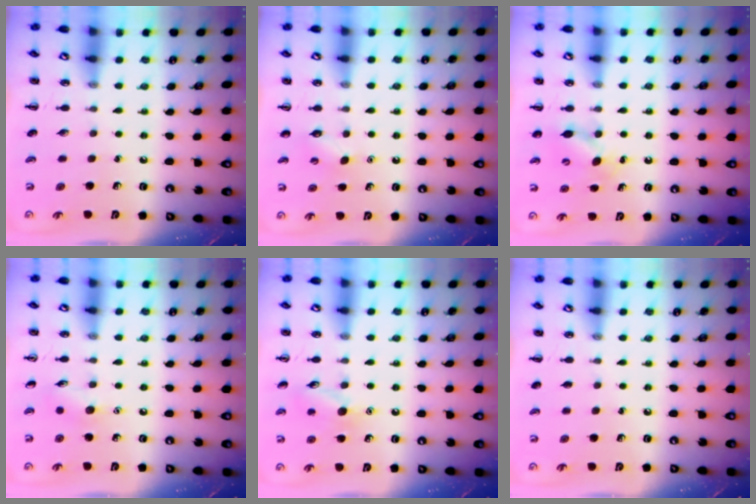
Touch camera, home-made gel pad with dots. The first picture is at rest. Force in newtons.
{"total": 2.8, "press": 2.7, "slide": 0.8}
{"total": 6.6, "press": 6.5, "slide": 1.5}
{"total": 6.2, "press": 6.0, "slide": 1.7}
{"total": 8.7, "press": 8.5, "slide": 1.4}
{"total": 0.0}